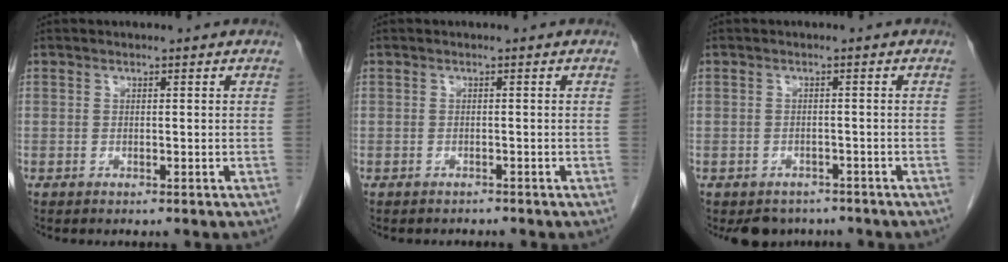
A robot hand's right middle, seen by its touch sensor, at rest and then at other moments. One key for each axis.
{"total": 0.7, "fx": -0.7, "fy": 0.1, "fz": -0.2, "tx": -0.008, "ty": -0.005, "tz": -0.012}
{"total": 4.4, "fx": -3.8, "fy": 2.3, "fz": 0.4, "tx": 0.001, "ty": 0.002, "tz": -0.050}